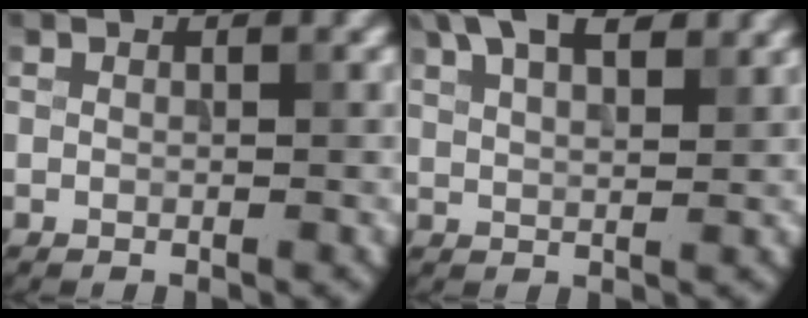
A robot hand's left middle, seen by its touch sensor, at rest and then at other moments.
{"total": 7.6, "force": [4.9, 3.0, 4.9], "torque": [-0.081, 0.029, 0.061]}